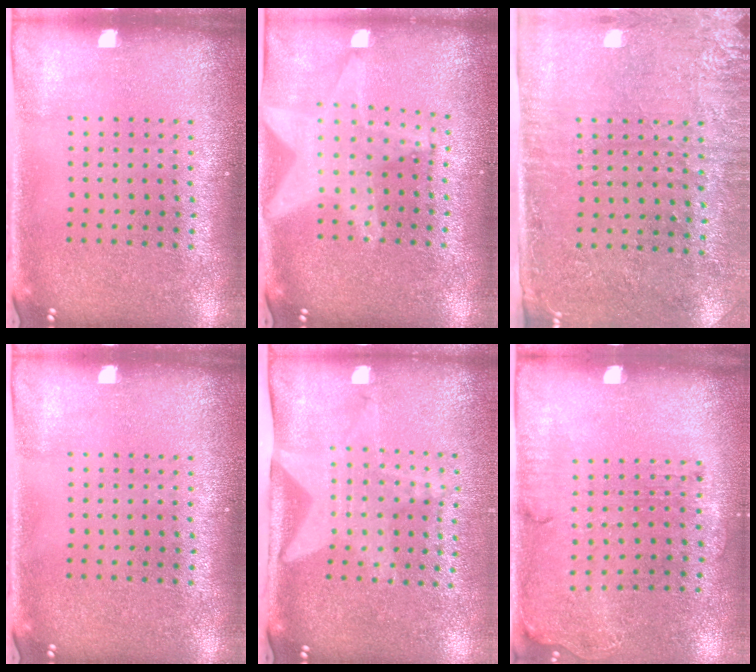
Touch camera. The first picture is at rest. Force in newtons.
{"total": 2.1, "press": 1.7, "slide": 1.2}
{"total": 2.8, "press": 2.4, "slide": 1.4}
{"total": 0.0}
{"total": 2.1, "press": 1.5, "slide": 1.4}
{"total": 1.7, "press": 1.2, "slide": 1.2}